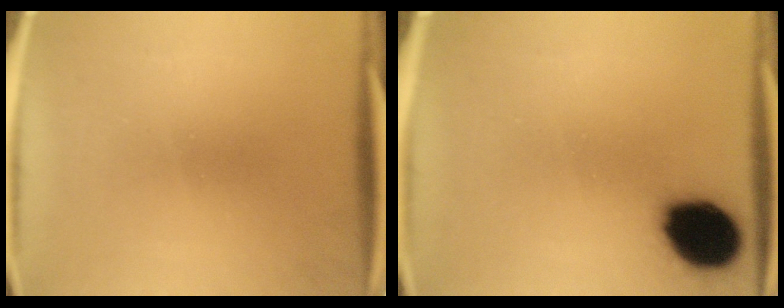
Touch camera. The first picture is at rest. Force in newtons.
{"total": 14.1}